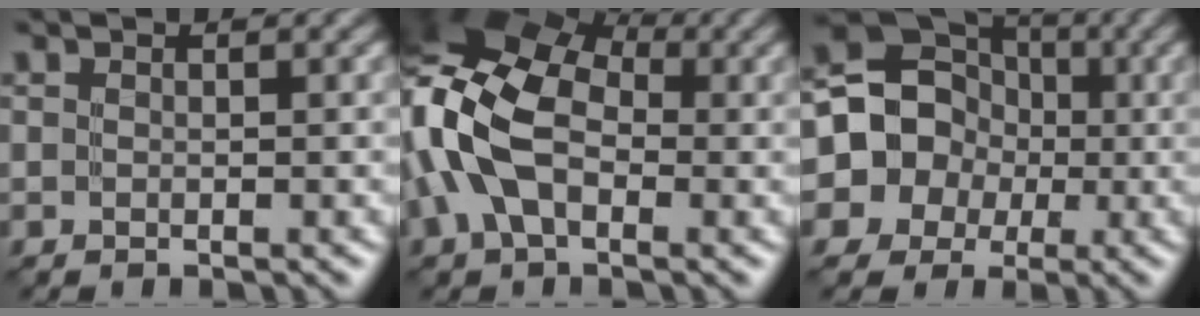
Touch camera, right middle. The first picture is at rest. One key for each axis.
{"total": 12.1, "fx": -0.9, "fy": 7.9, "fz": 9.2, "tx": -0.213, "ty": 0.017, "tz": -0.041}
{"total": 10.8, "fx": -0.9, "fy": 10.1, "fz": 3.9, "tx": -0.075, "ty": 0.036, "tz": -0.039}